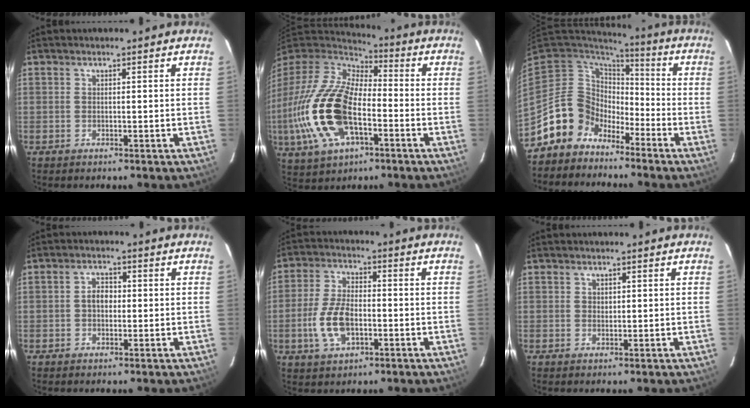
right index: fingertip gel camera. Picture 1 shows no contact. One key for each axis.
{"total": 23.5, "fx": -5.8, "fy": 12.4, "fz": 19.1, "tx": -0.422, "ty": -0.027, "tz": -0.104}
{"total": 11.7, "fx": -8.0, "fy": 8.5, "fz": 1.5, "tx": -0.048, "ty": 0.033, "tz": -0.144}
{"total": 2.9, "fx": -0.2, "fy": 2.2, "fz": 1.9, "tx": -0.032, "ty": 0.010, "tz": -0.004}
{"total": 9.4, "fx": -2.6, "fy": 5.1, "fz": 7.4, "tx": -0.160, "ty": 0.004, "tz": -0.044}
{"total": 0.8, "fx": 0.4, "fy": 0.7, "fz": 0.2, "tx": -0.002, "ty": 0.004, "tz": 0.007}